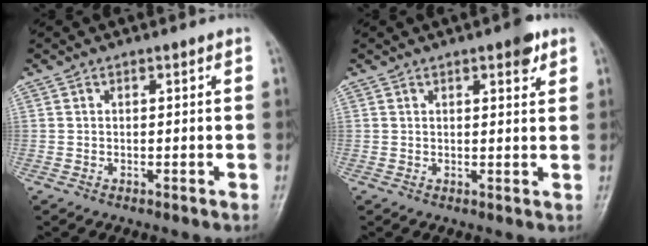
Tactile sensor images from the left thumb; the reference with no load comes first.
{"total": 3.7, "force": [2.2, 1.2, 2.7], "torque": [-0.028, -0.009, 0.026]}